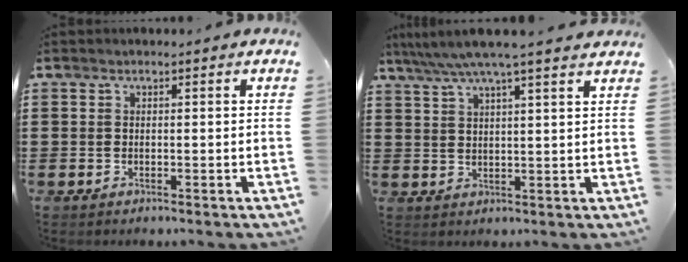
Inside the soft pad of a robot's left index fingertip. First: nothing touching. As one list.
[{"total": 5.6, "force": [4.5, -0.2, 3.2], "torque": [-0.076, -0.015, 0.078]}]